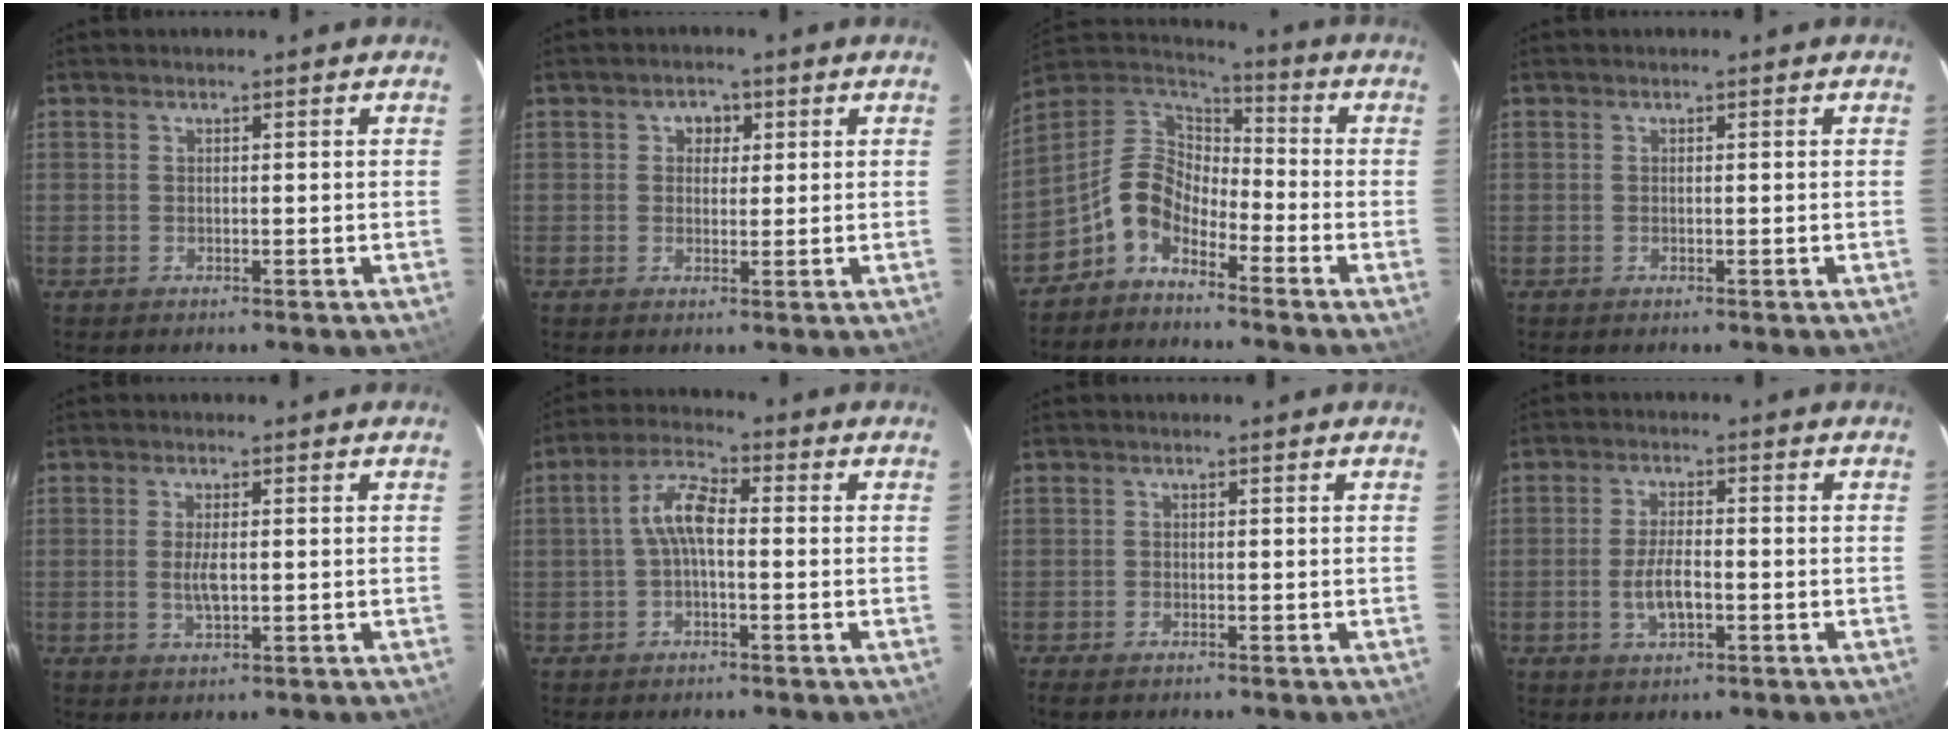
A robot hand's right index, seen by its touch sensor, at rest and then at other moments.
{"total": 2.8, "force": [0.8, 2.5, 1.0], "torque": [-0.009, 0.011, 0.011]}
{"total": 9.8, "force": [-5.9, 5.5, 5.6], "torque": [-0.124, 0.032, -0.129]}
{"total": 0.0}
{"total": 3.2, "force": [-0.2, 1.2, 3.0], "torque": [-0.058, -0.003, -0.002]}
{"total": 6.0, "force": [-0.6, 2.3, 5.5], "torque": [-0.117, 0.022, -0.014]}
{"total": 1.7, "force": [-1.4, 0.7, 0.8], "torque": [-0.021, -0.005, -0.028]}
{"total": 5.1, "force": [-1.5, 1.9, 4.5], "torque": [-0.091, -0.001, -0.026]}